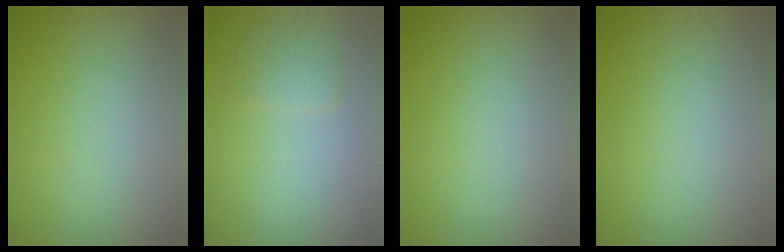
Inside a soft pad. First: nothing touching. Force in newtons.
{"total": 1.7, "press": 1.6, "slide": 0.2}
{"total": 0.0}
{"total": 0.0}